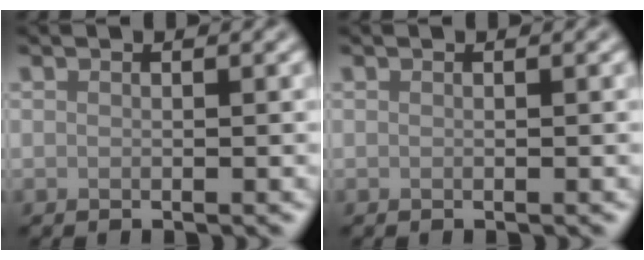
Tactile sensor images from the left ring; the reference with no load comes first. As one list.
[{"total": 0.0}]